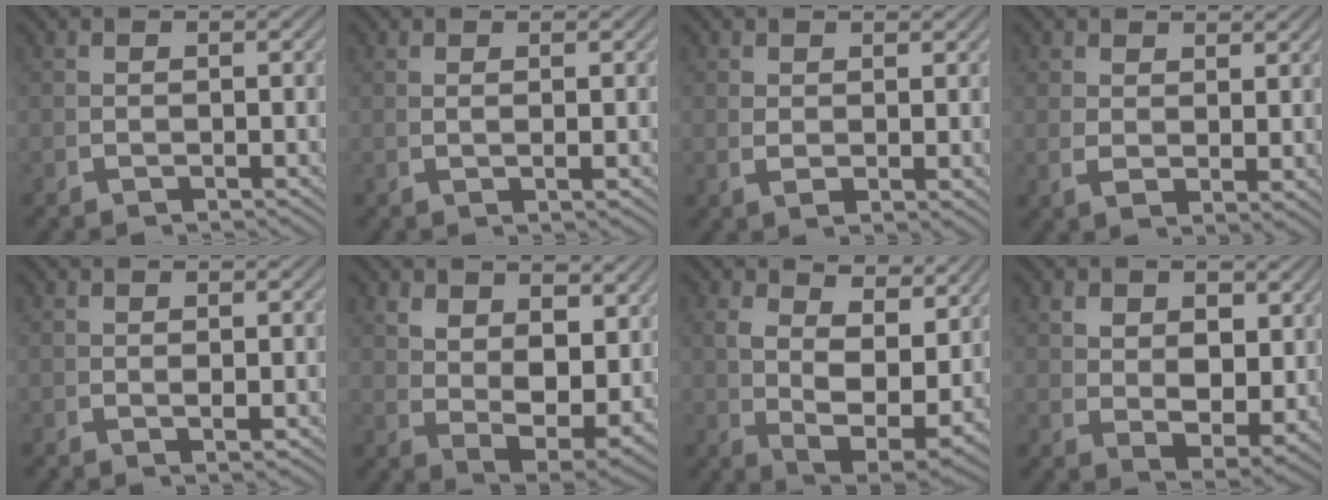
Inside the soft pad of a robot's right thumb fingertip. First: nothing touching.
{"total": 1.1, "force": [0.7, -0.3, 0.9], "torque": [-0.014, 0.003, 0.015]}
{"total": 1.4, "force": [1.0, 0.3, 0.9], "torque": [-0.014, -0.003, 0.025]}
{"total": 2.2, "force": [1.8, 0.5, 1.2], "torque": [-0.013, 0.001, 0.036]}
{"total": 1.0, "force": [0.1, 0.4, 0.9], "torque": [-0.018, 0.001, 0.004]}
{"total": 6.9, "force": [1.7, 4.0, 5.3], "torque": [-0.092, -0.030, 0.045]}
{"total": 7.8, "force": [1.6, 4.2, 6.3], "torque": [-0.117, -0.031, 0.041]}
{"total": 5.5, "force": [1.4, 3.7, 3.8], "torque": [-0.066, -0.027, 0.037]}